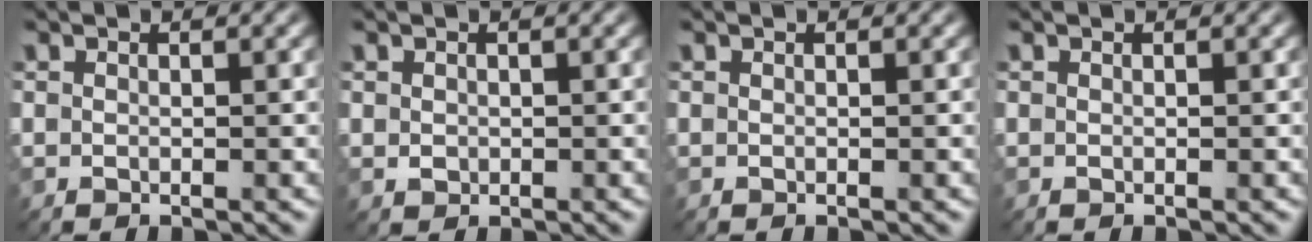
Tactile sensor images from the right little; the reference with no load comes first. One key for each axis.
{"total": 0.7, "fx": 0.1, "fy": 0.7, "fz": 0.3, "tx": -0.004, "ty": -0.002, "tz": 0.004}
{"total": 0.0}
{"total": 0.0}